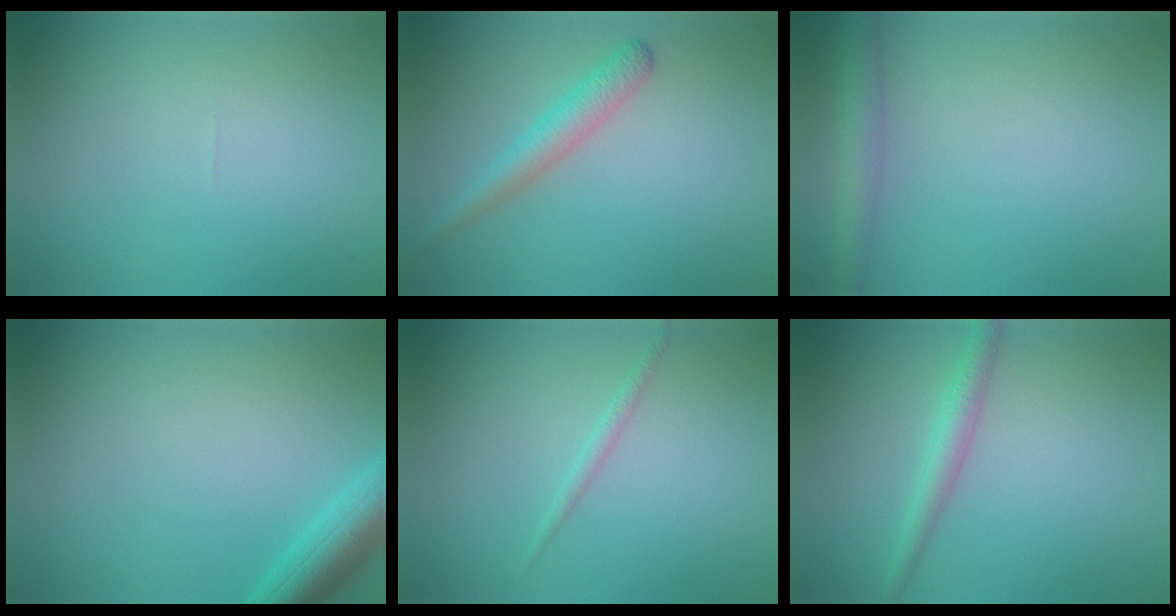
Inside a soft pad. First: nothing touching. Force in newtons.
{"total": 2.7, "press": 2.7, "slide": 0.1}
{"total": 3.0, "press": 3.0, "slide": 0.1}
{"total": 4.2, "press": 4.2, "slide": 0.3}
{"total": 0.9, "press": 0.9, "slide": 0.1}
{"total": 2.3, "press": 2.3, "slide": 0.0}